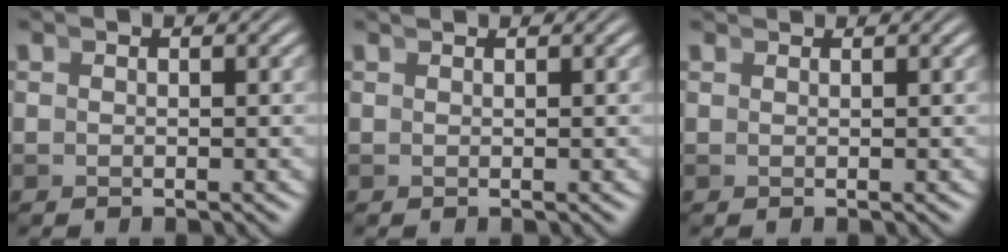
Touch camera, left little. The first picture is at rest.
{"total": 0.0}
{"total": 1.0, "force": [0.8, -0.5, -0.1], "torque": [0.011, -0.002, 0.018]}